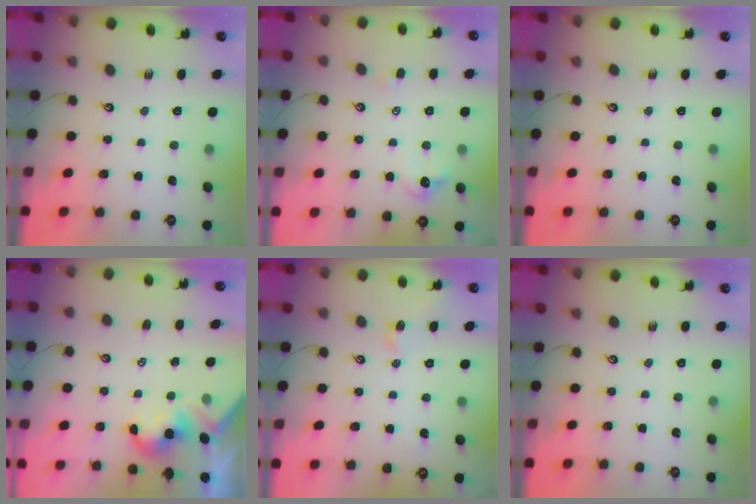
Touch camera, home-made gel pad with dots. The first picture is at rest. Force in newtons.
{"total": 2.3, "press": 2.3, "slide": 0.4}
{"total": 0.0}
{"total": 2.0, "press": 1.9, "slide": 0.5}
{"total": 1.6, "press": 1.5, "slide": 0.4}
{"total": 0.0}